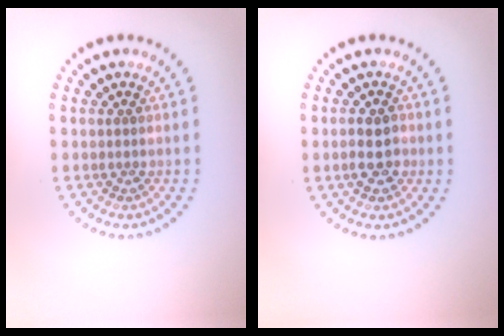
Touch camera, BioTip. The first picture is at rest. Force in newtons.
{"total": 2.4, "press": 2.4, "slide": 0.4}